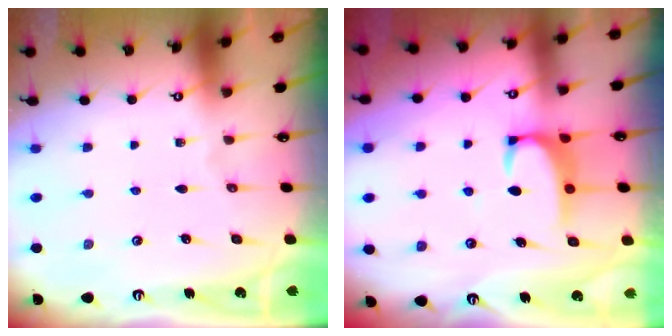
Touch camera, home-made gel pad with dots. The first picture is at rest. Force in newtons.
{"total": 2.4, "press": 2.3, "slide": 0.7}